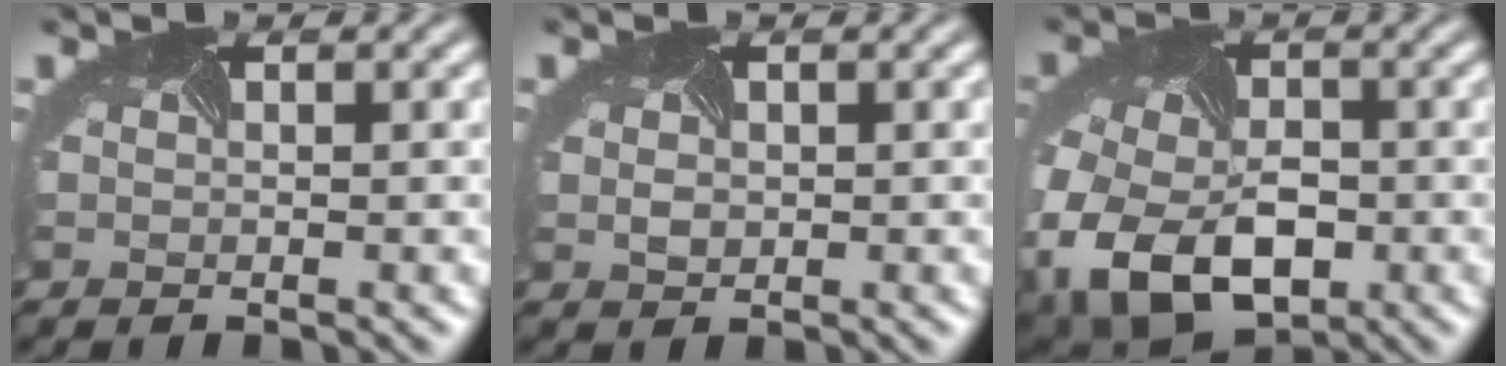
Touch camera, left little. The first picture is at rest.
{"total": 1.0, "force": [0.0, 0.9, 0.4], "torque": [-0.013, -0.004, 0.006]}
{"total": 12.1, "force": [-4.7, 7.6, 8.1], "torque": [-0.178, -0.048, -0.073]}